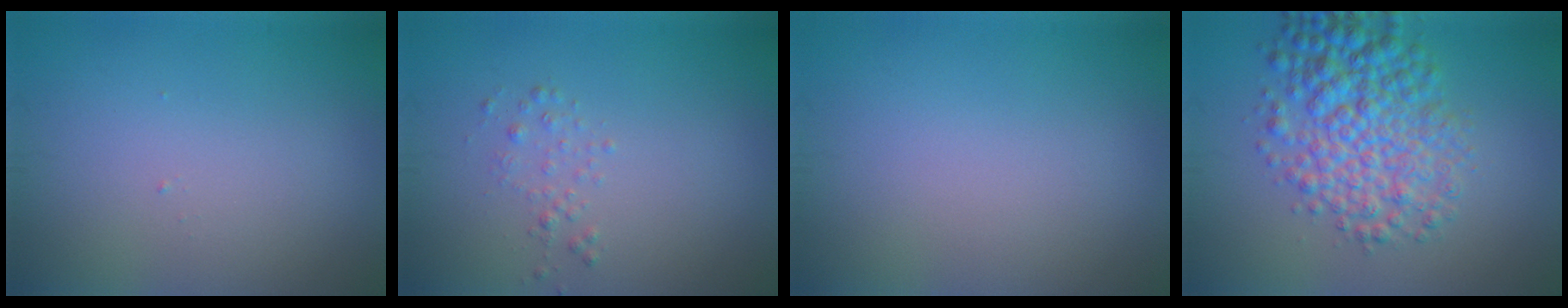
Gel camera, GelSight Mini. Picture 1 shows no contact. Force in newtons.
{"total": 1.1, "press": 1.1, "slide": 0.1}
{"total": 0.0}
{"total": 7.0, "press": 7.0, "slide": 0.1}